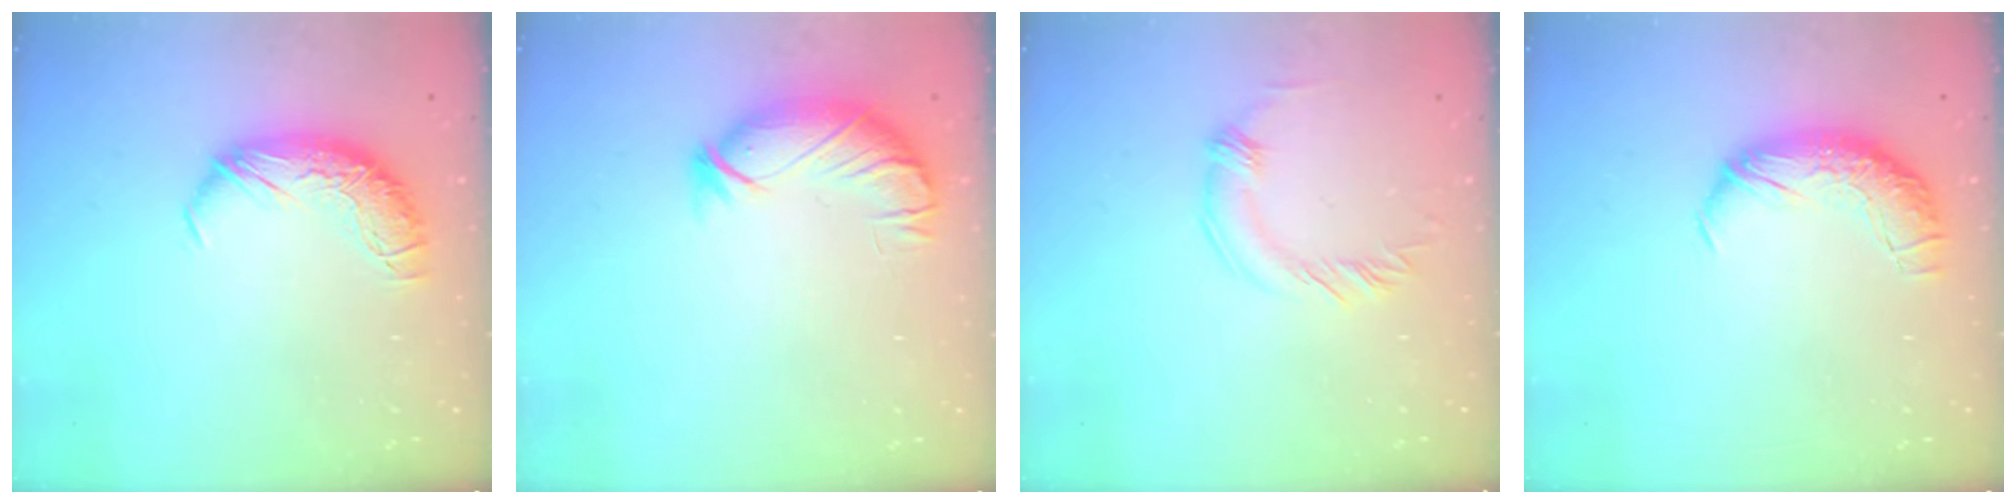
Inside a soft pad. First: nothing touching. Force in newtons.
{"total": 3.9, "press": 3.4, "slide": 2.0}
{"total": 2.0, "press": 2.0, "slide": 0.4}
{"total": 2.4, "press": 1.1, "slide": 2.2}